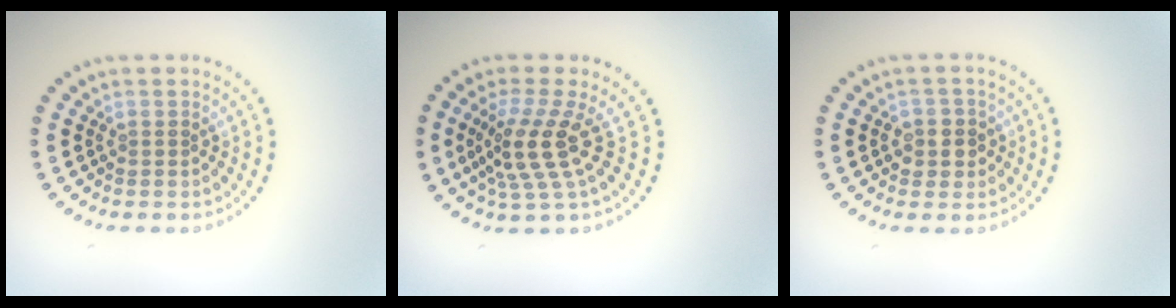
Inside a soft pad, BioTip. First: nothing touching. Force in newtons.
{"total": 4.3, "press": 3.1, "slide": 3.0}
{"total": 2.2, "press": 2.1, "slide": 0.7}